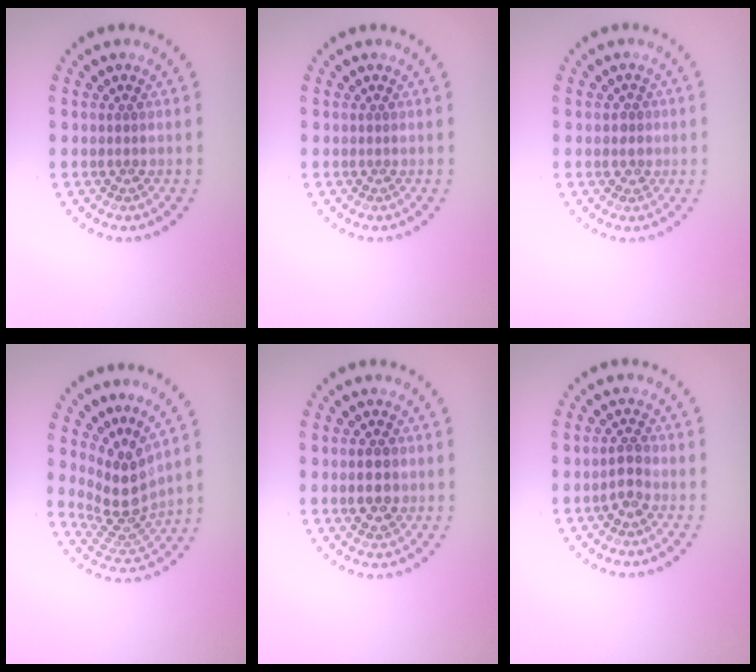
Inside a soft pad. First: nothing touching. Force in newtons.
{"total": 0.0}
{"total": 1.1, "press": 0.8, "slide": 0.8}
{"total": 4.3, "press": 3.1, "slide": 3.0}
{"total": 2.5, "press": 2.5, "slide": 0.2}
{"total": 1.9, "press": 1.8, "slide": 0.5}